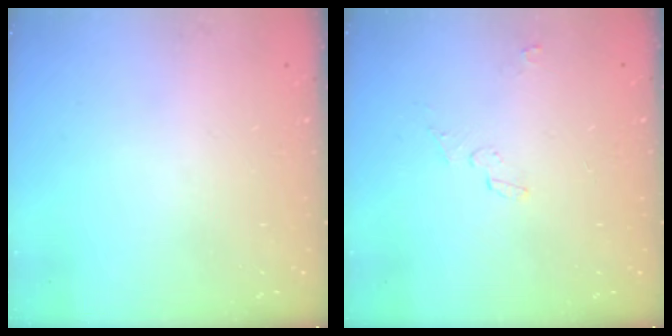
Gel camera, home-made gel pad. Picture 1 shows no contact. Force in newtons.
{"total": 3.0, "press": 2.9, "slide": 0.8}